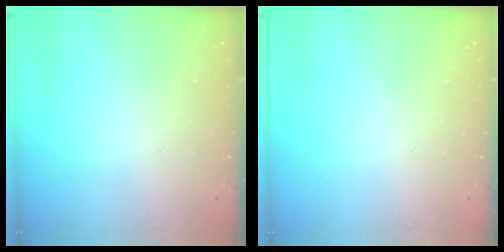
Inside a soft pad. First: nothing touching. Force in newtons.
{"total": 0.0}